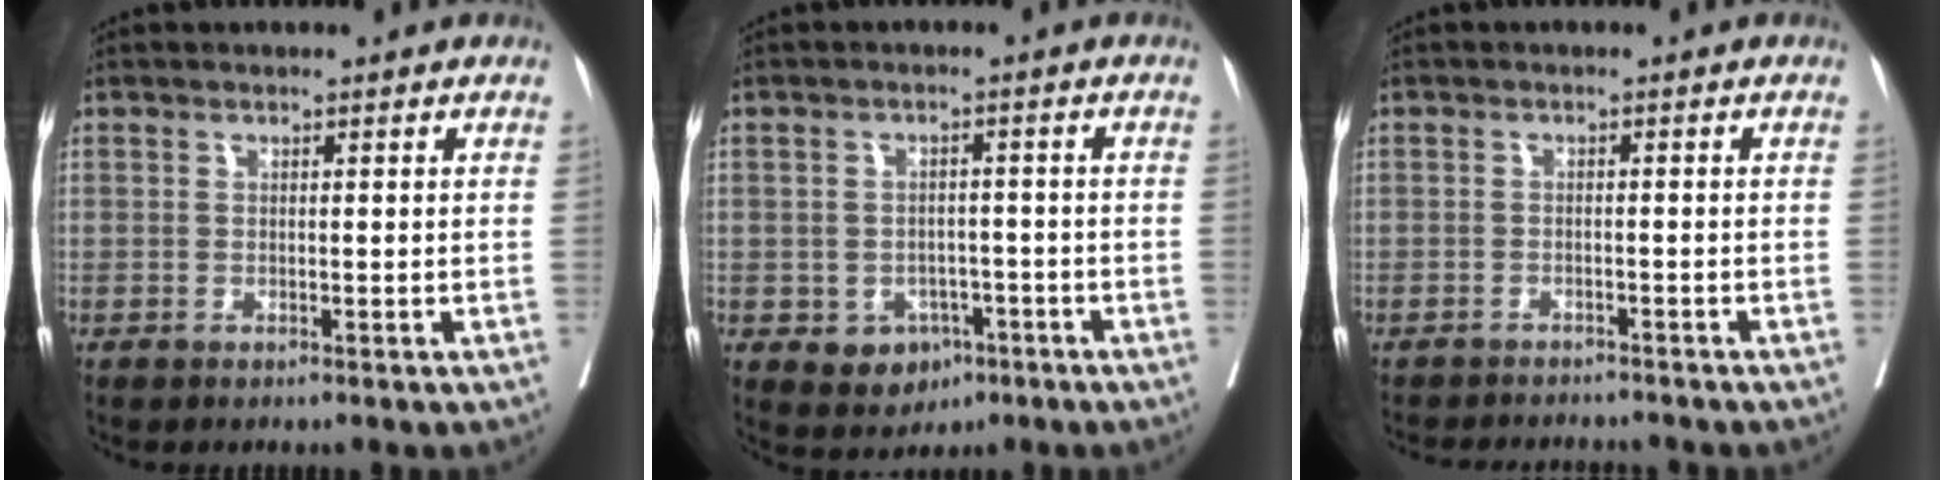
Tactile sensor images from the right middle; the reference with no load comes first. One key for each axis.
{"total": 5.4, "fx": -2.4, "fy": 4.3, "fz": 2.2, "tx": -0.027, "ty": 0.005, "tz": -0.024}
{"total": 6.6, "fx": -6.4, "fy": 1.0, "fz": 1.3, "tx": -0.011, "ty": -0.004, "tz": -0.086}